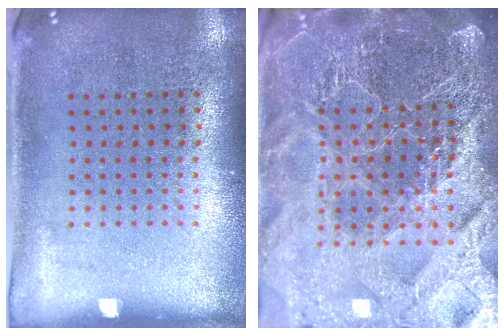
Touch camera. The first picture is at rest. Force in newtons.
{"total": 6.1, "press": 5.3, "slide": 2.9}